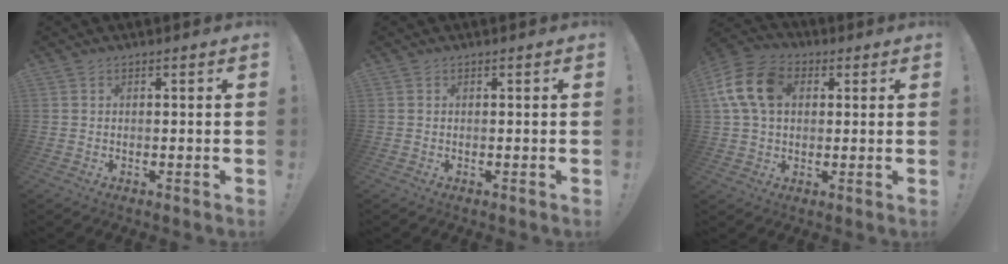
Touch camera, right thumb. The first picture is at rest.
{"total": 0.0}
{"total": 14.8, "force": [3.9, 10.7, 9.4], "torque": [-0.174, 0.005, 0.077]}